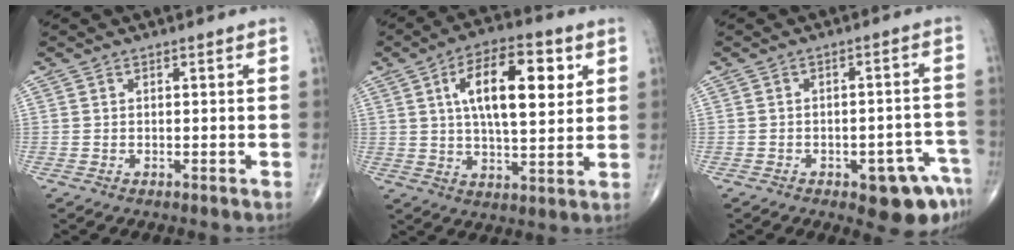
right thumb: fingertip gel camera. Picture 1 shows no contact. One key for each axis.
{"total": 15.4, "fx": 4.6, "fy": 6.4, "fz": 13.3, "tx": -0.195, "ty": -0.005, "tz": 0.071}
{"total": 9.5, "fx": -5.1, "fy": 3.8, "fz": 7.0, "tx": -0.060, "ty": 0.037, "tz": -0.056}